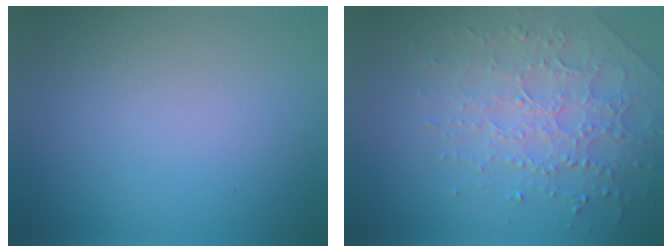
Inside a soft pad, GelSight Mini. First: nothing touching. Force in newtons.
{"total": 3.8, "press": 3.6, "slide": 1.1}